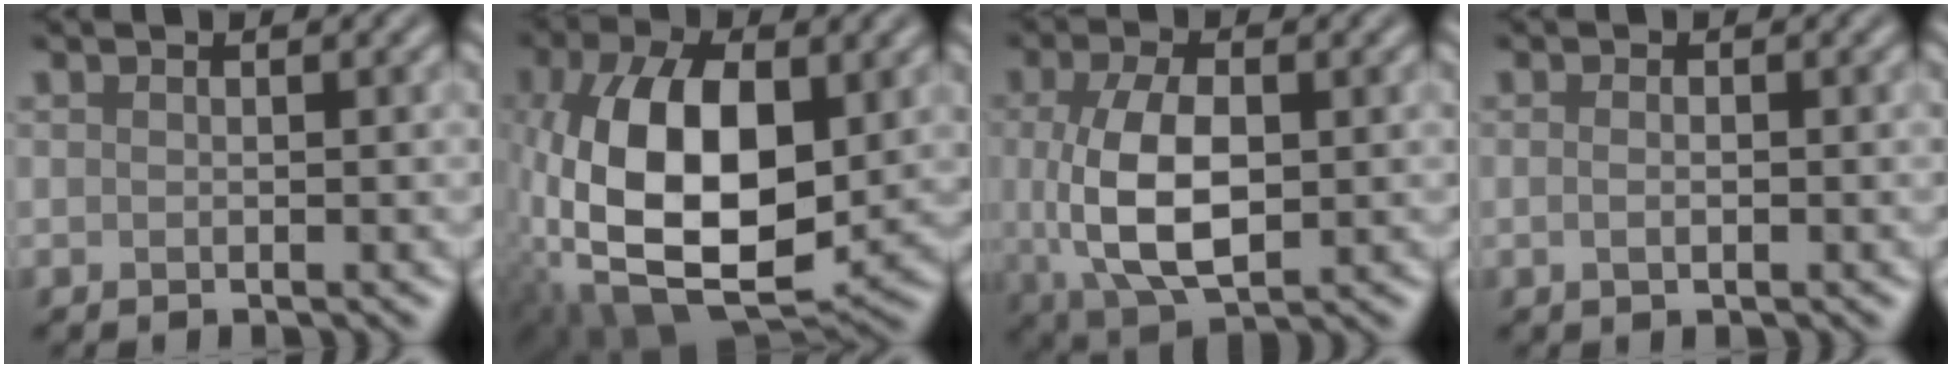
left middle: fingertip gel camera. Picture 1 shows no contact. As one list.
[{"total": 12.8, "force": [-0.3, 6.7, 10.9], "torque": [-0.211, -0.004, 0.000]}, {"total": 8.0, "force": [0.0, 4.2, 6.8], "torque": [-0.148, -0.007, 0.005]}, {"total": 1.1, "force": [-0.2, 0.5, 0.9], "torque": [-0.016, -0.007, -0.001]}]